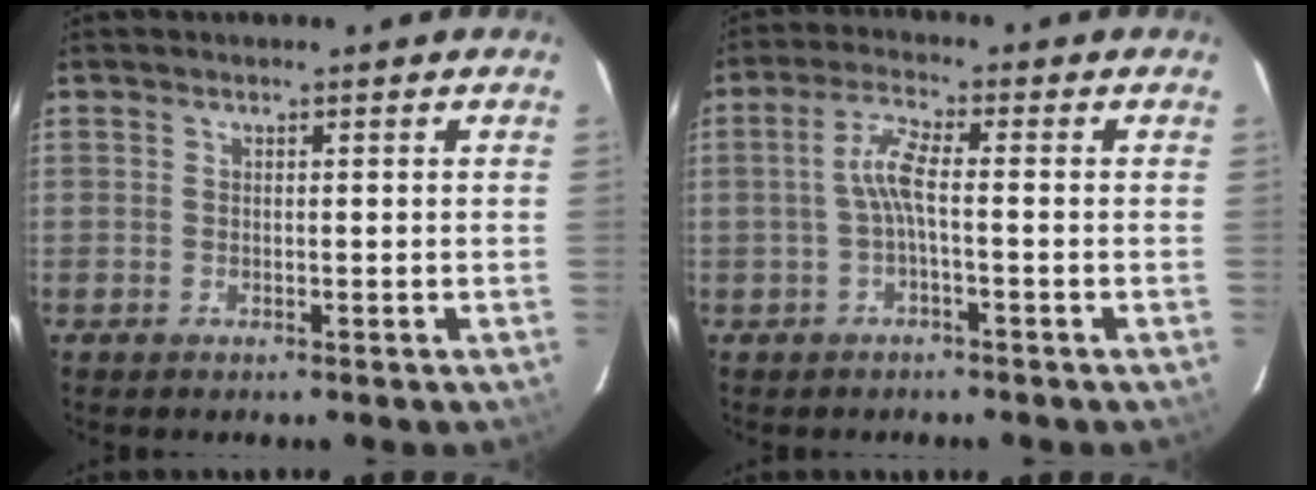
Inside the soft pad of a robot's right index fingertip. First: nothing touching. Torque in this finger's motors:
{"motor_torque": [0.71, 0.02, 0.40, 0.10]}